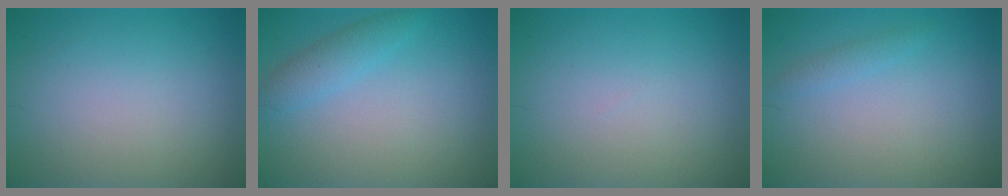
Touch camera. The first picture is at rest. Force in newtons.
{"total": 2.3, "press": 2.3, "slide": 0.1}
{"total": 0.0}
{"total": 1.0, "press": 1.0, "slide": 0.1}